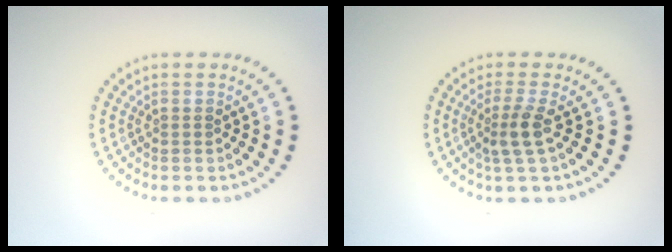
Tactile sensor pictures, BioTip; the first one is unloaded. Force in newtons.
{"total": 2.3, "press": 1.7, "slide": 1.6}